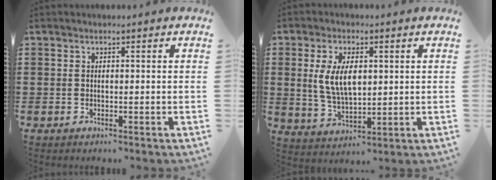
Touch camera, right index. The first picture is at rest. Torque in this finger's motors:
{"motor_torque": [0.90, -0.46, 0.37, 0.17]}